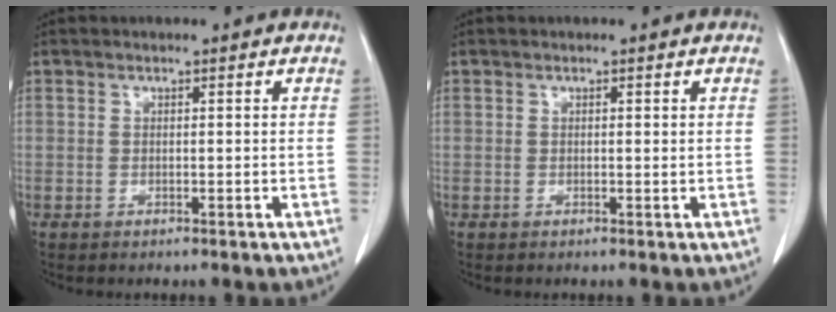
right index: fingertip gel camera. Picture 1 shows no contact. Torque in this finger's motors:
{"motor_torque": [0.08, -0.11, 0.00, 0.00]}